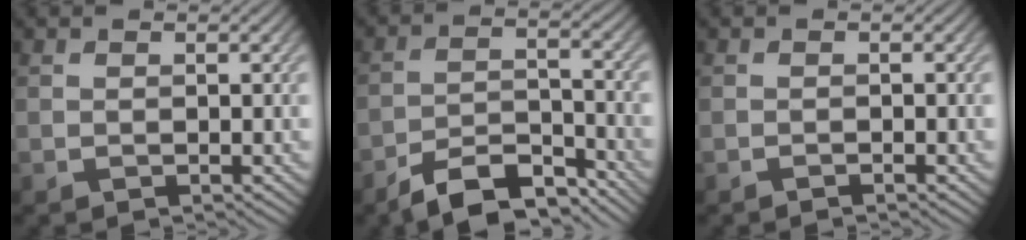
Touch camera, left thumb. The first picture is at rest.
{"total": 8.9, "force": [-7.2, 2.8, 4.3], "torque": [-0.073, -0.003, -0.136]}
{"total": 0.6, "force": [-0.5, 0.0, 0.3], "torque": [-0.005, 0.001, -0.010]}